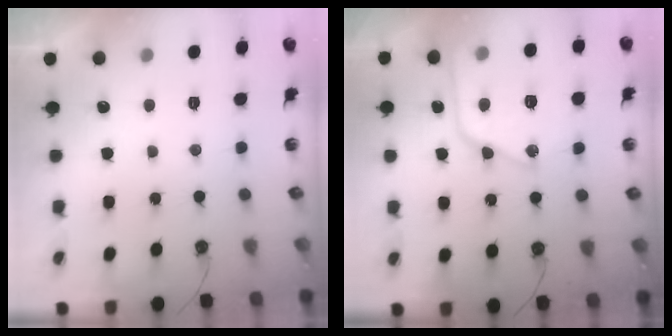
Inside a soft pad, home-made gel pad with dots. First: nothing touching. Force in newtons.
{"total": 18.3, "press": 18.3, "slide": 1.3}